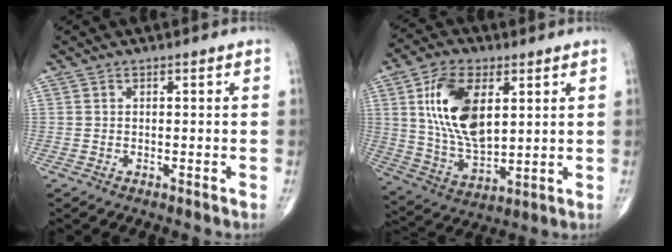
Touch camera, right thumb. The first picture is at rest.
{"total": 16.1, "force": [4.5, 8.6, 12.9], "torque": [-0.230, -0.017, 0.090]}